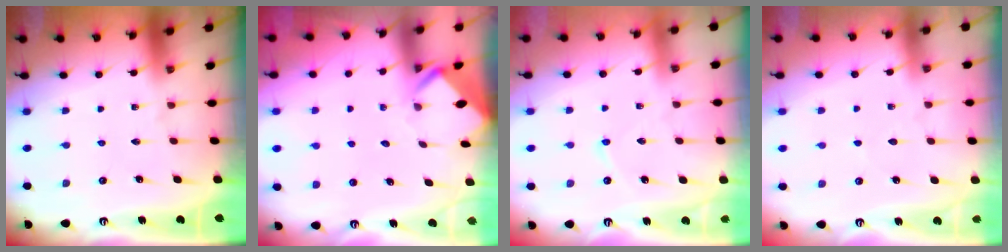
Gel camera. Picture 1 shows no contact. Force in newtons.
{"total": 3.5, "press": 3.5, "slide": 0.3}
{"total": 2.9, "press": 2.9, "slide": 0.3}
{"total": 3.0, "press": 2.9, "slide": 0.4}